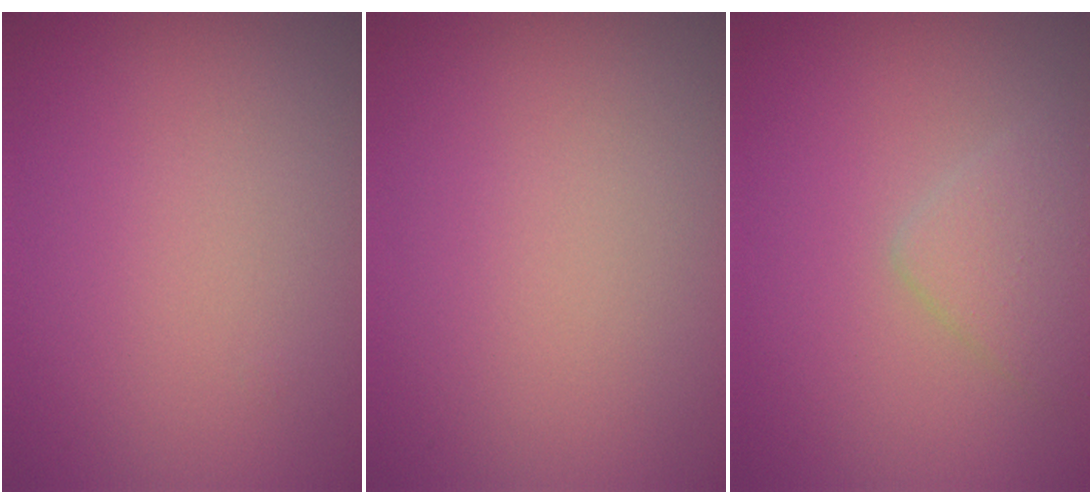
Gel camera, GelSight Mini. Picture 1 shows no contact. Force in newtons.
{"total": 0.0}
{"total": 2.3, "press": 2.3, "slide": 0.1}